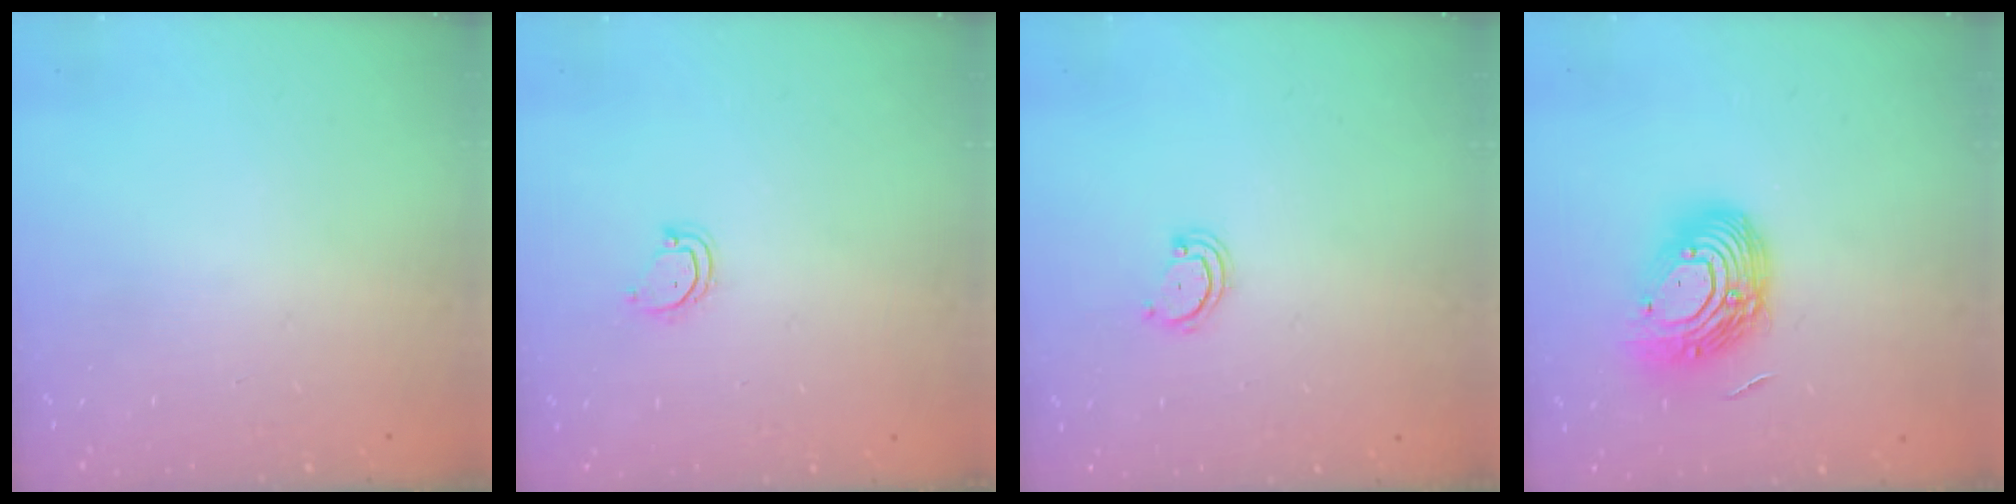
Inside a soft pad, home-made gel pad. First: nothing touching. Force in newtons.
{"total": 3.9, "press": 3.9, "slide": 0.2}
{"total": 2.6, "press": 2.6, "slide": 0.3}
{"total": 15.2, "press": 15.1, "slide": 1.4}